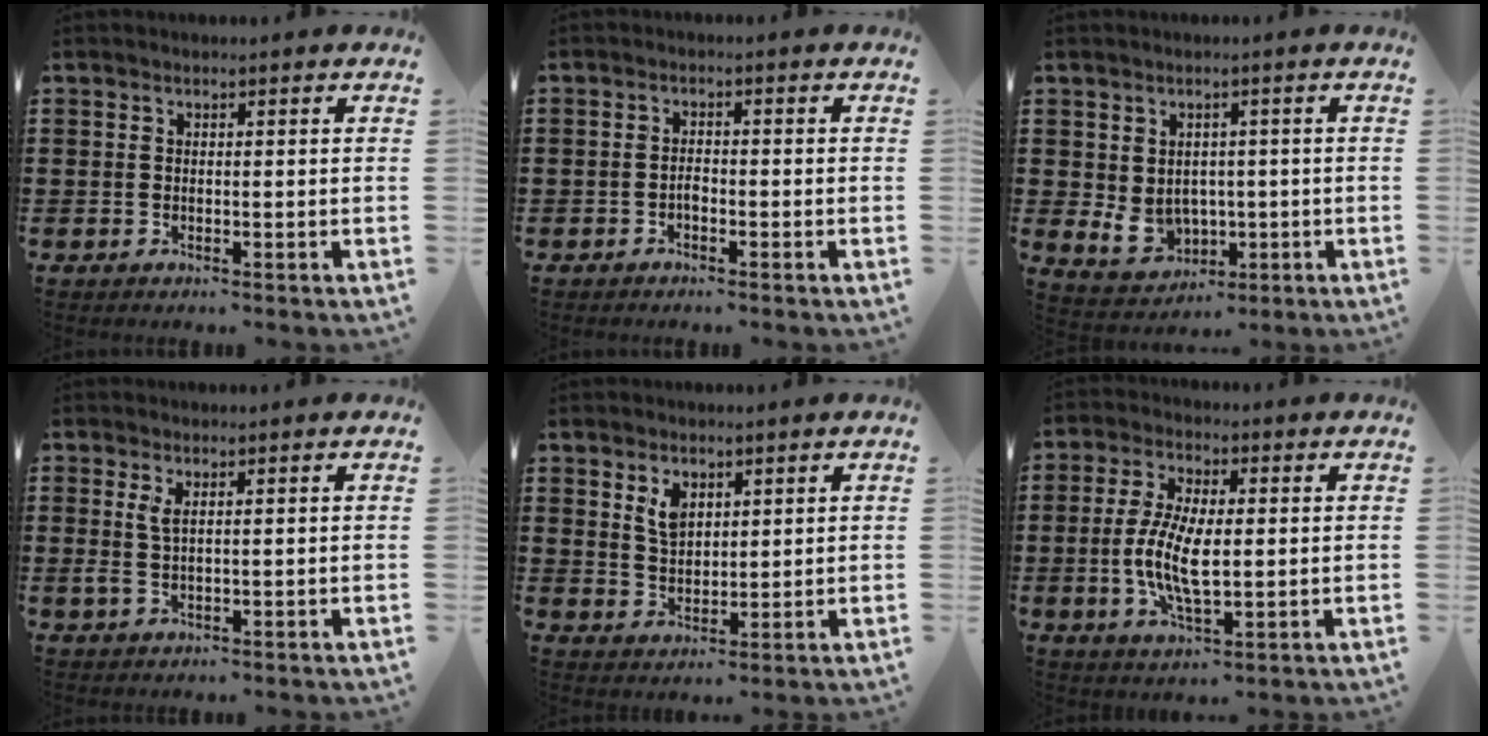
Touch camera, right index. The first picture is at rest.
{"total": 1.4, "force": [-0.8, 0.7, 0.9], "torque": [-0.020, 0.000, -0.016]}
{"total": 5.1, "force": [-0.3, 4.4, 2.7], "torque": [-0.065, 0.003, -0.006]}
{"total": 2.0, "force": [0.5, 0.7, 1.8], "torque": [-0.038, 0.004, 0.009]}
{"total": 3.8, "force": [2.1, 2.2, 2.2], "torque": [-0.052, 0.005, 0.040]}
{"total": 8.8, "force": [-0.5, 3.5, 8.0], "torque": [-0.176, -0.006, -0.015]}